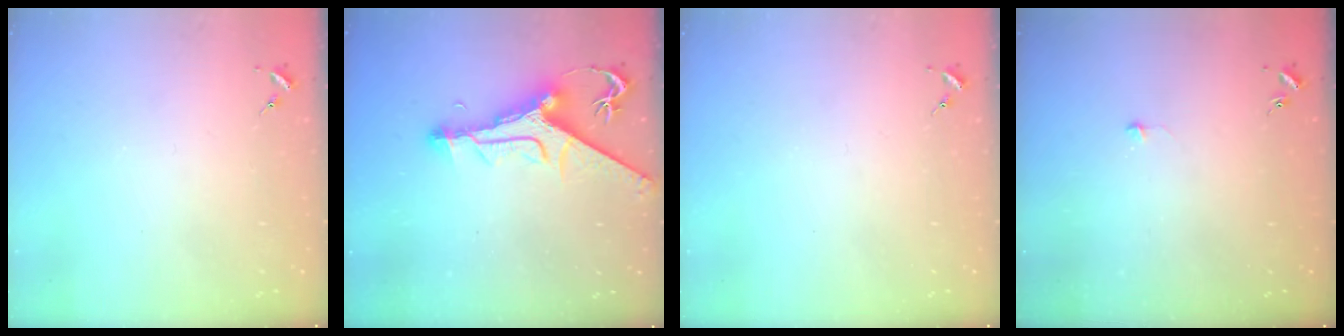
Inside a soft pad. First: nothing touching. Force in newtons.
{"total": 13.3, "press": 13.3, "slide": 1.3}
{"total": 0.0}
{"total": 4.3, "press": 4.3, "slide": 0.3}